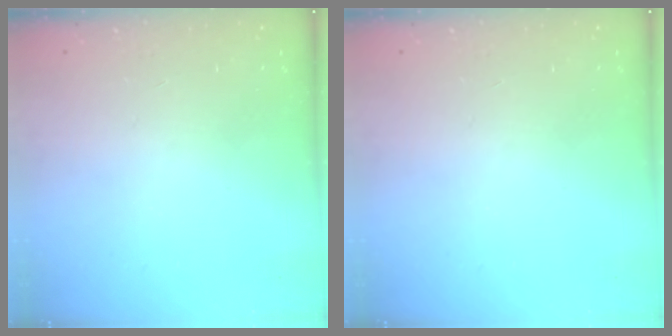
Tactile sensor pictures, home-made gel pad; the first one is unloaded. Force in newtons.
{"total": 0.0}